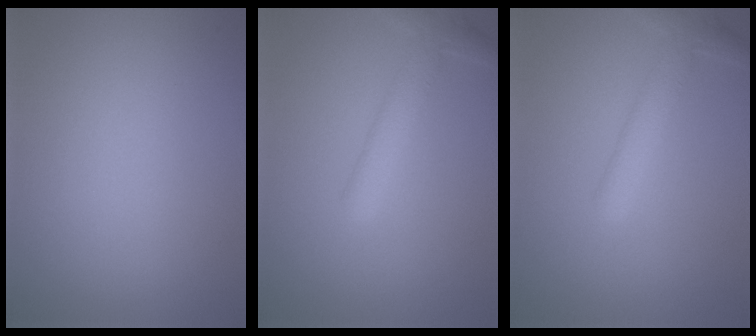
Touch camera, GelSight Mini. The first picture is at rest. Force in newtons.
{"total": 2.6, "press": 2.6, "slide": 0.1}
{"total": 2.6, "press": 2.6, "slide": 0.1}